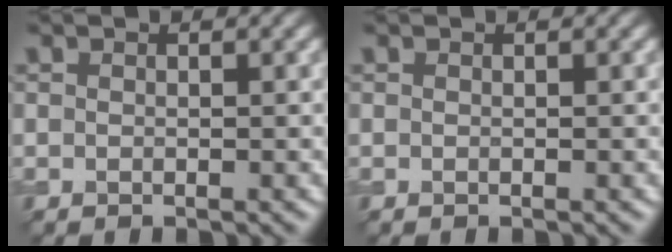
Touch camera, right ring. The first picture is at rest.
{"total": 0.0}